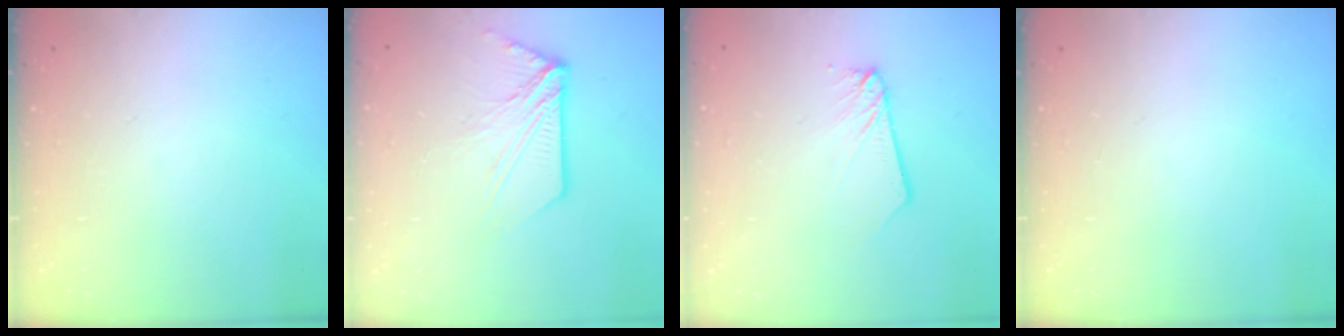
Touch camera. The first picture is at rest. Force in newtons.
{"total": 10.5, "press": 10.4, "slide": 1.2}
{"total": 2.7, "press": 2.7, "slide": 0.2}
{"total": 0.0}